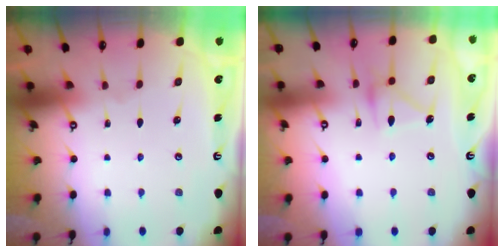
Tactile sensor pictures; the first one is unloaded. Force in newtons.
{"total": 14.6, "press": 14.6, "slide": 0.8}